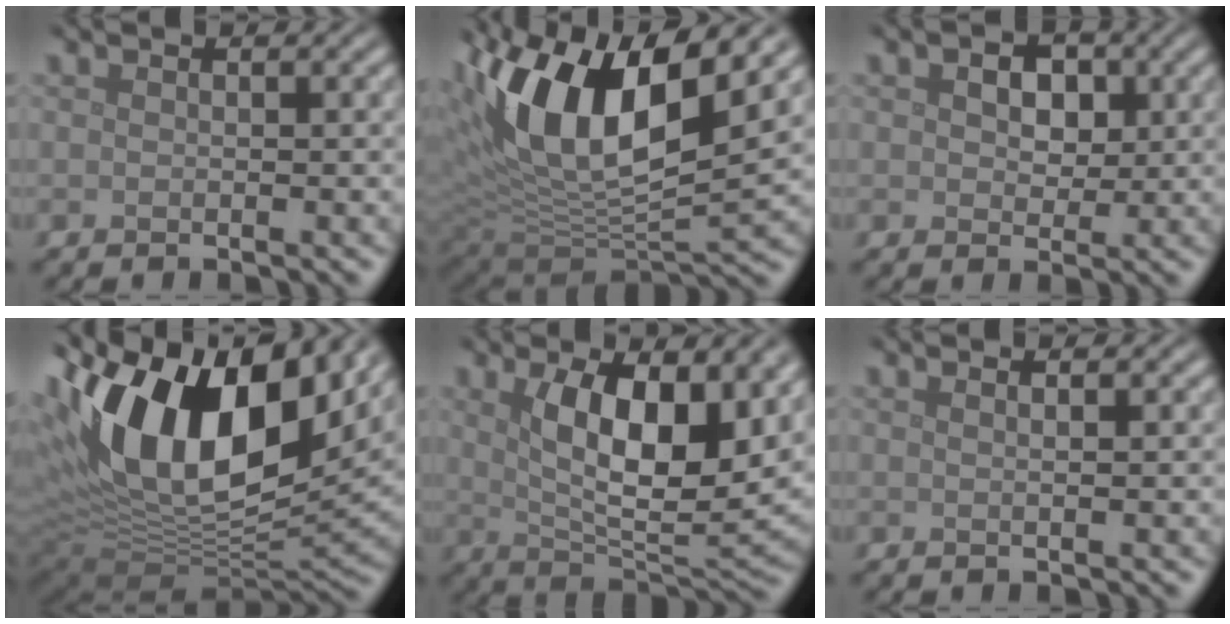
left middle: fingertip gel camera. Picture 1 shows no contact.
{"total": 13.2, "force": [5.4, 5.8, 10.6], "torque": [-0.190, 0.006, 0.094]}
{"total": 3.3, "force": [1.1, 2.3, 2.1], "torque": [-0.033, 0.002, 0.007]}
{"total": 17.6, "force": [6.0, 9.4, 13.7], "torque": [-0.253, 0.013, 0.101]}
{"total": 10.9, "force": [3.0, 4.6, 9.4], "torque": [-0.147, -0.009, 0.052]}
{"total": 1.3, "force": [0.7, 0.5, 0.9], "torque": [0.000, -0.002, -0.003]}